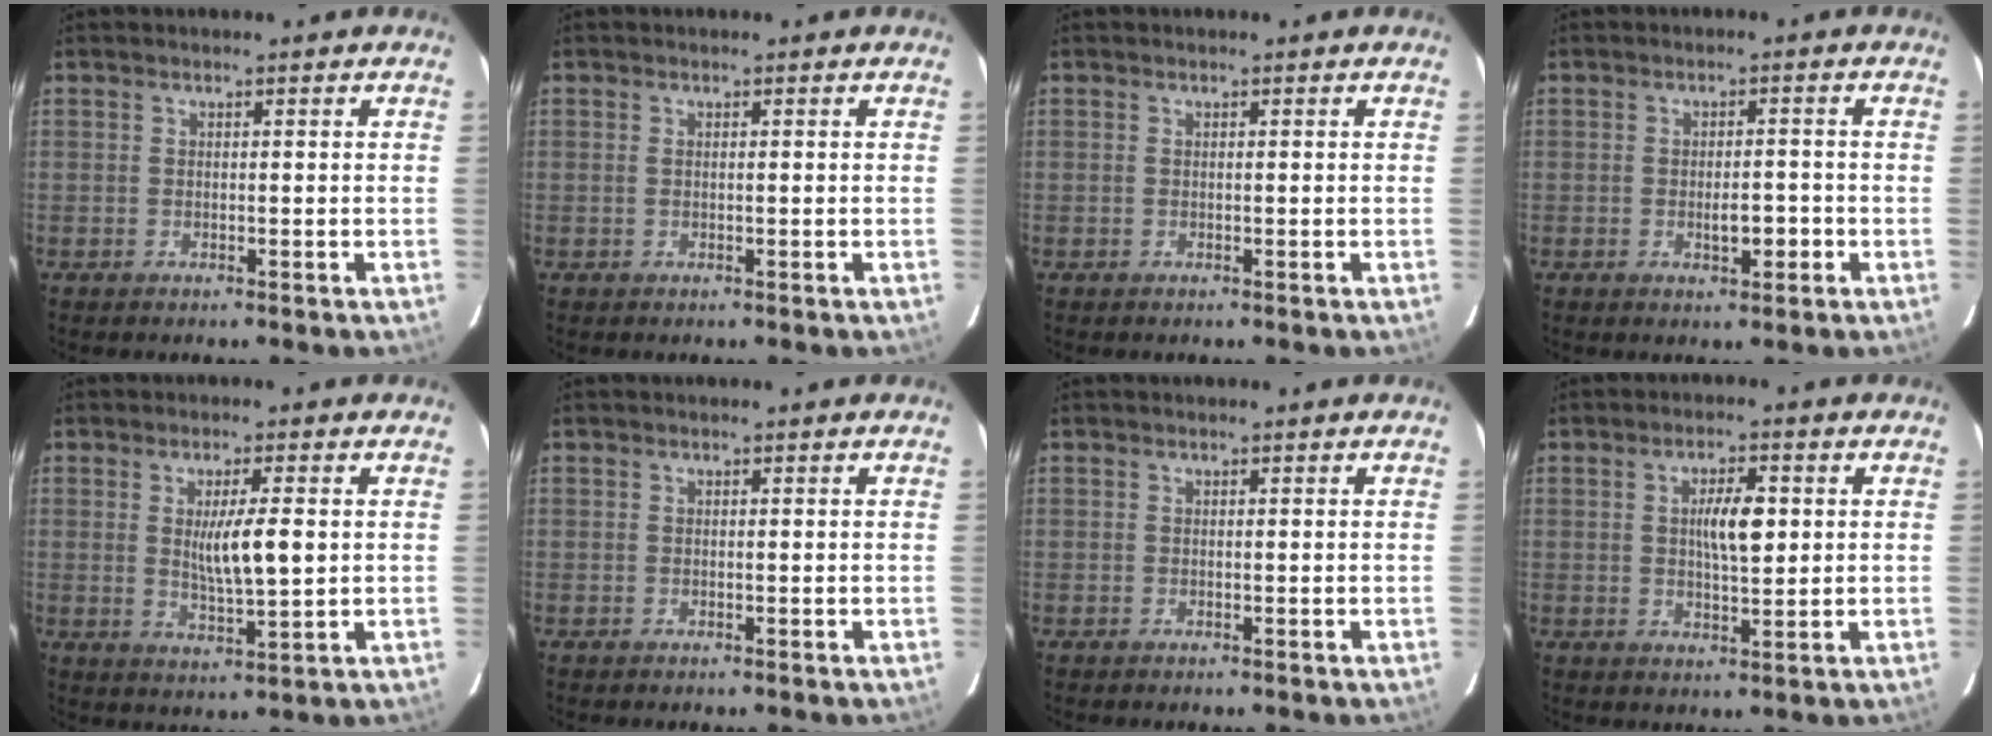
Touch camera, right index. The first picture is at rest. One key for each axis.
{"total": 0.6, "fx": 0.0, "fy": 0.2, "fz": 0.5, "tx": -0.013, "ty": 0.000, "tz": 0.001}
{"total": 0.0}
{"total": 3.3, "fx": -1.1, "fy": 1.2, "fz": 2.9, "tx": -0.047, "ty": 0.002, "tz": -0.012}
{"total": 6.8, "fx": 0.8, "fy": 0.7, "fz": 6.7, "tx": -0.116, "ty": -0.011, "tz": 0.019}
{"total": 0.0}
{"total": 0.0}
{"total": 5.5, "fx": 0.9, "fy": 1.4, "fz": 5.2, "tx": -0.090, "ty": 0.006, "tz": 0.018}